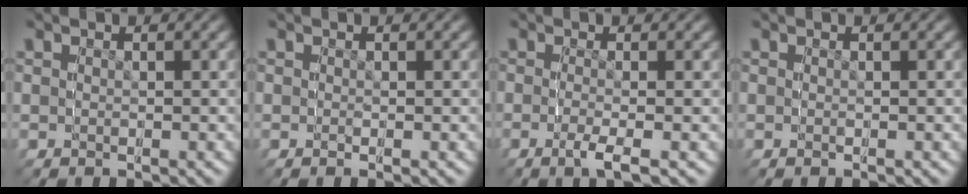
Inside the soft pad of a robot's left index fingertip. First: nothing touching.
{"total": 0.7, "force": [0.0, -0.7, -0.3], "torque": [0.005, 0.004, -0.002]}
{"total": 2.7, "force": [-0.6, -2.5, -0.5], "torque": [0.020, 0.016, -0.020]}
{"total": 0.0}